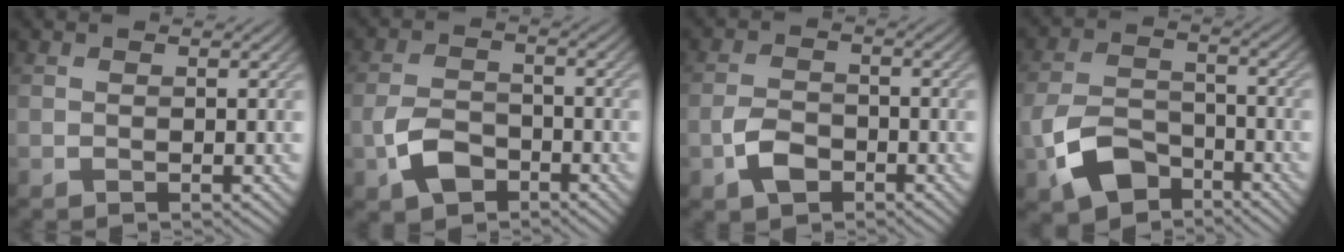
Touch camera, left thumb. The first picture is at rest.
{"total": 5.0, "force": [-2.8, 3.0, 2.9], "torque": [-0.069, -0.004, -0.063]}
{"total": 4.0, "force": [-2.3, 2.4, 2.3], "torque": [-0.052, -0.002, -0.052]}
{"total": 8.0, "force": [-4.5, 4.7, 4.7], "torque": [-0.117, -0.008, -0.094]}